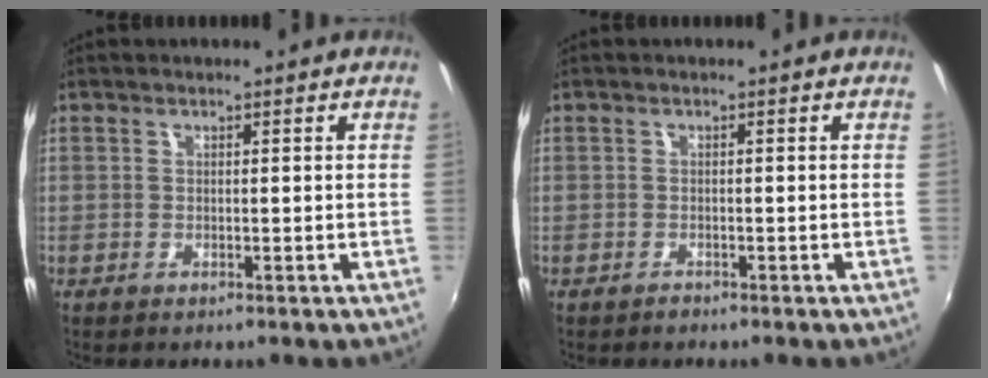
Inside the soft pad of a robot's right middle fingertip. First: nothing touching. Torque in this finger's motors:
{"motor_torque": [-0.05, -0.27, -0.01, 0.01]}